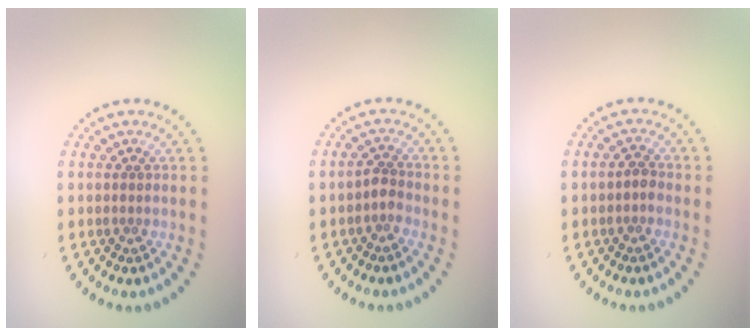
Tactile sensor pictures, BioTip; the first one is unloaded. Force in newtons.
{"total": 1.4, "press": 1.1, "slide": 0.8}
{"total": 1.0, "press": 0.9, "slide": 0.4}